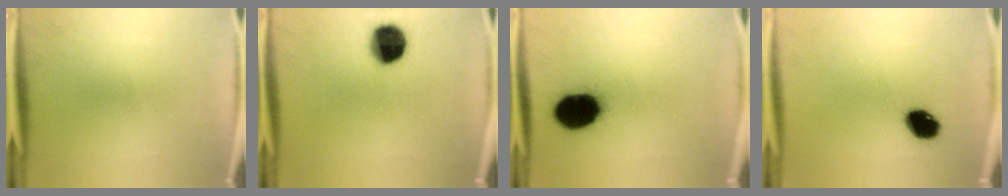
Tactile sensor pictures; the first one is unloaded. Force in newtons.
{"total": 11.6}
{"total": 15.3}
{"total": 8.1}